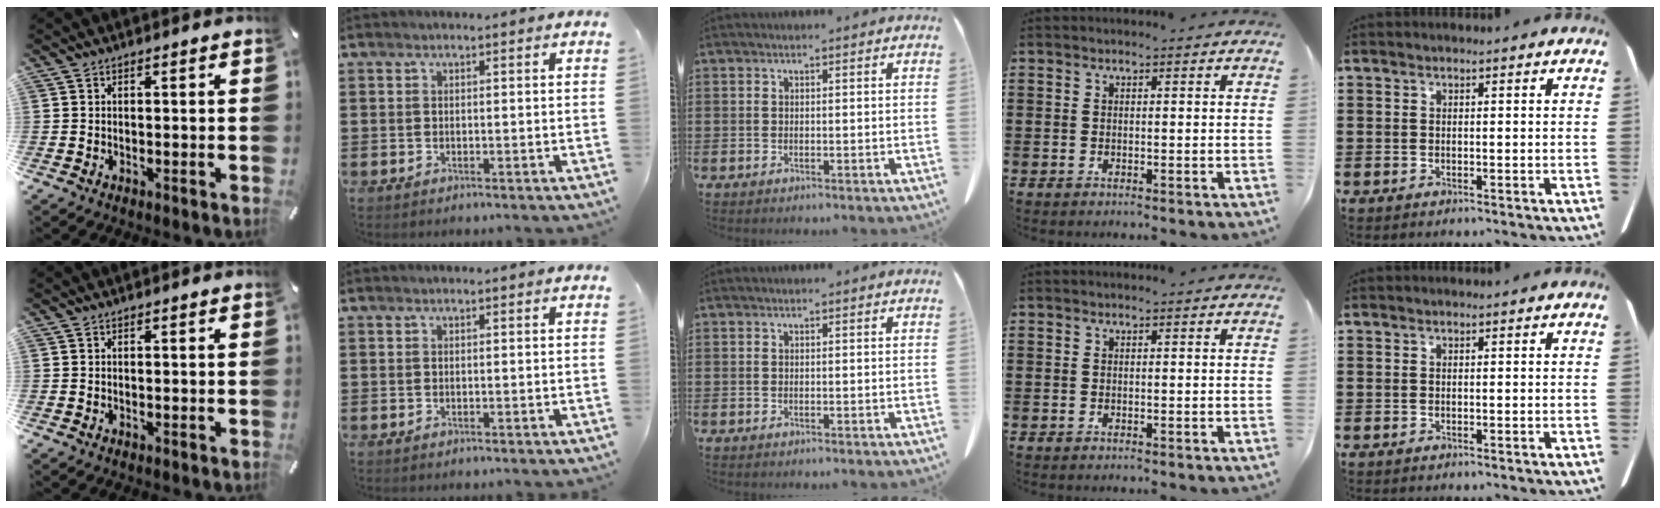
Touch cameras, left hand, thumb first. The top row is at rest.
{}